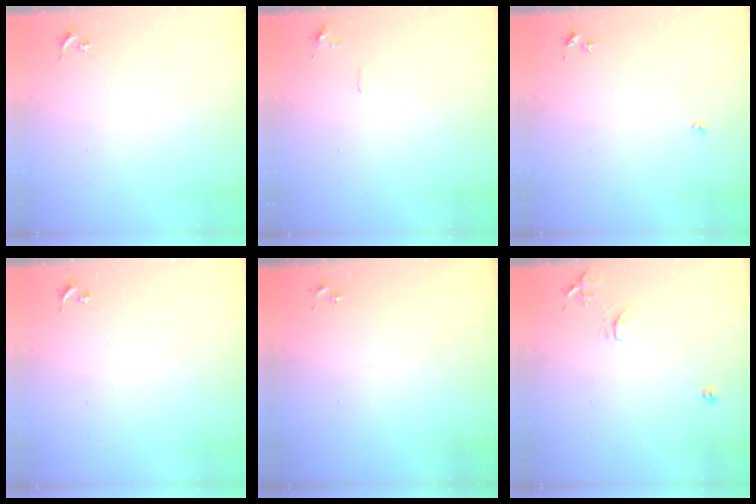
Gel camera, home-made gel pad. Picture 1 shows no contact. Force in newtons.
{"total": 5.0, "press": 5.0, "slide": 0.8}
{"total": 2.7, "press": 2.7, "slide": 0.5}
{"total": 0.0}
{"total": 0.0}
{"total": 8.6, "press": 8.6, "slide": 0.8}